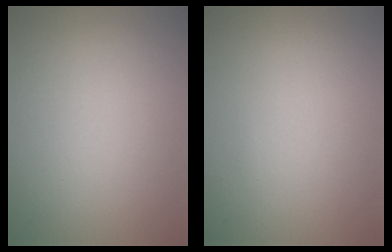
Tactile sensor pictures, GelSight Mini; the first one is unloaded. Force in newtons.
{"total": 0.0}